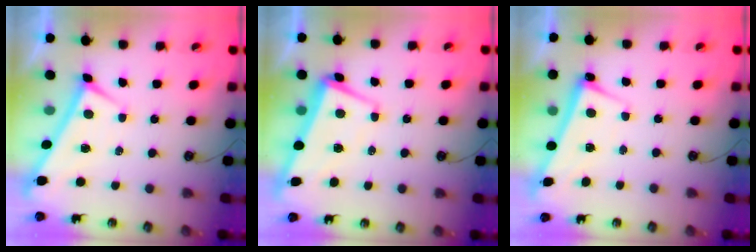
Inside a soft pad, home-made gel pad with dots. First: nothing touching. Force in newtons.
{"total": 1.6, "press": 0.1, "slide": 1.5}
{"total": 2.8, "press": 2.8, "slide": 0.5}